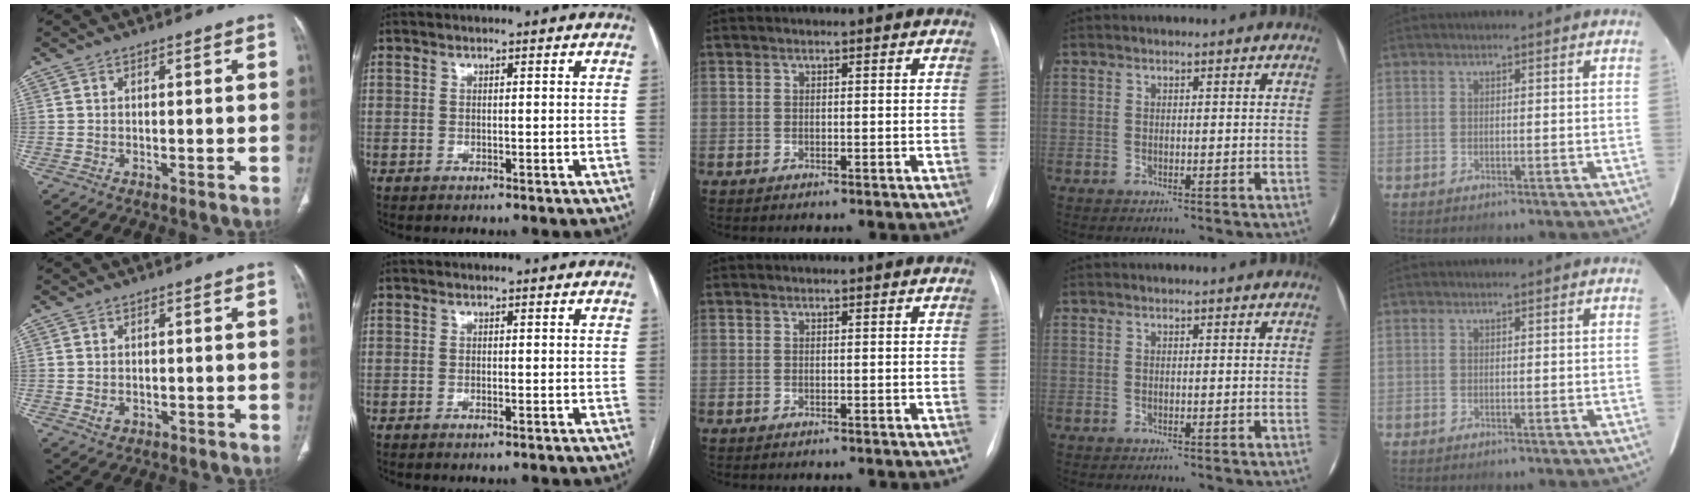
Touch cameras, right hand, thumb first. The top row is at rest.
{"thumb": {"total": 1.8, "force": [-0.3, 1.5, 1.0], "torque": [-0.016, 0.001, 0.001]}, "index": {"total": 0.8, "force": [-0.4, 0.1, 0.6], "torque": [-0.012, -0.002, -0.006]}}